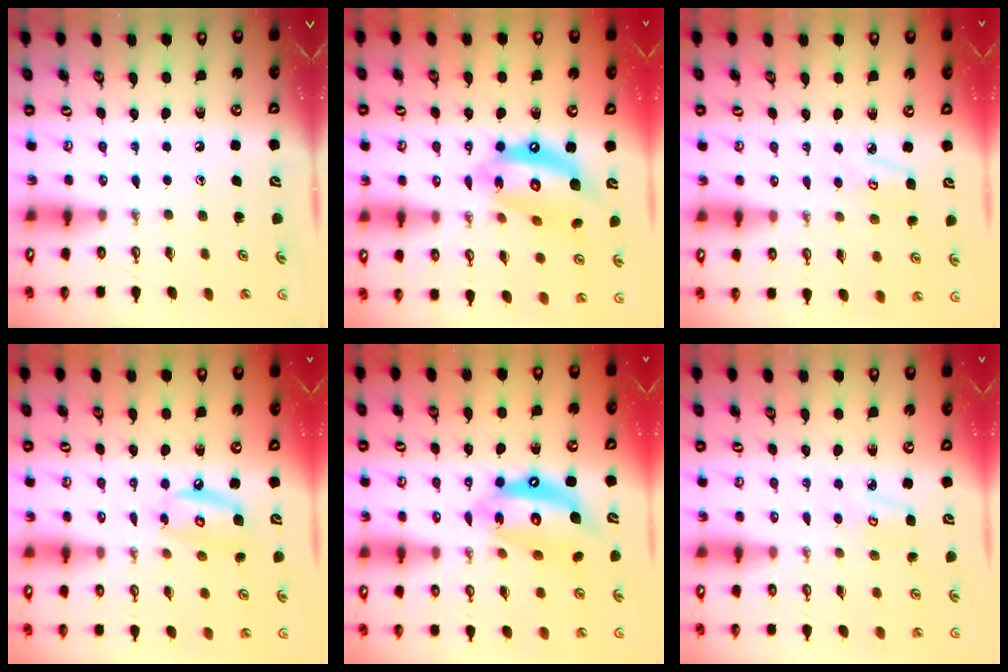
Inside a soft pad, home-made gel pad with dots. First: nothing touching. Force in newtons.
{"total": 15.0, "press": 14.9, "slide": 1.6}
{"total": 4.6, "press": 4.6, "slide": 0.5}
{"total": 8.8, "press": 8.7, "slide": 0.7}
{"total": 14.8, "press": 14.7, "slide": 1.5}
{"total": 4.3, "press": 4.3, "slide": 0.5}